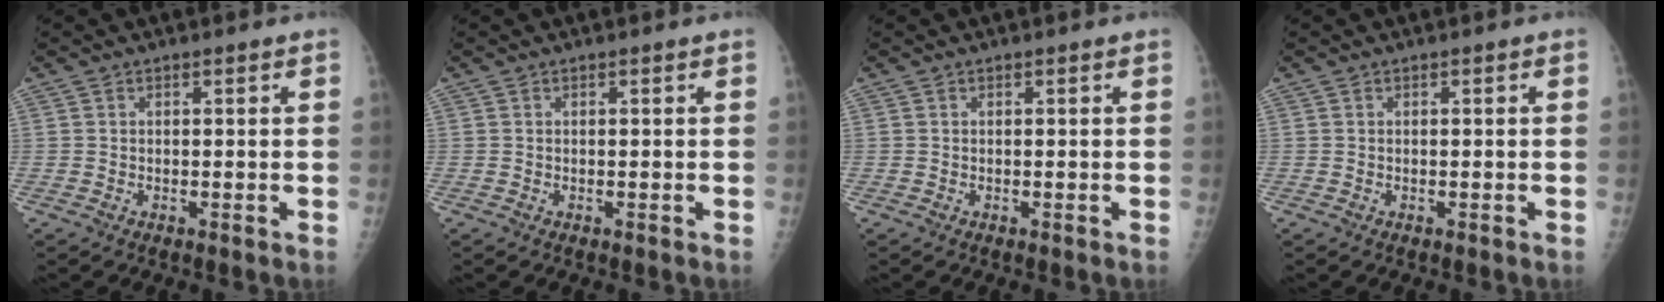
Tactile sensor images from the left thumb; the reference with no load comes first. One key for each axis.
{"total": 0.0}
{"total": 0.0}
{"total": 0.0}